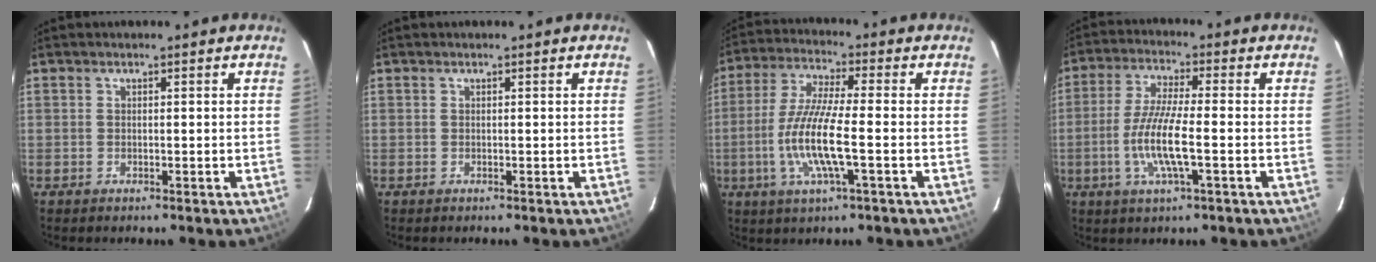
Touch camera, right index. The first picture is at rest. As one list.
[{"total": 0.0}, {"total": 11.9, "force": [-2.9, 1.3, 11.4], "torque": [-0.238, -0.008, -0.059]}, {"total": 9.8, "force": [-2.6, 1.1, 9.4], "torque": [-0.191, -0.006, -0.052]}]